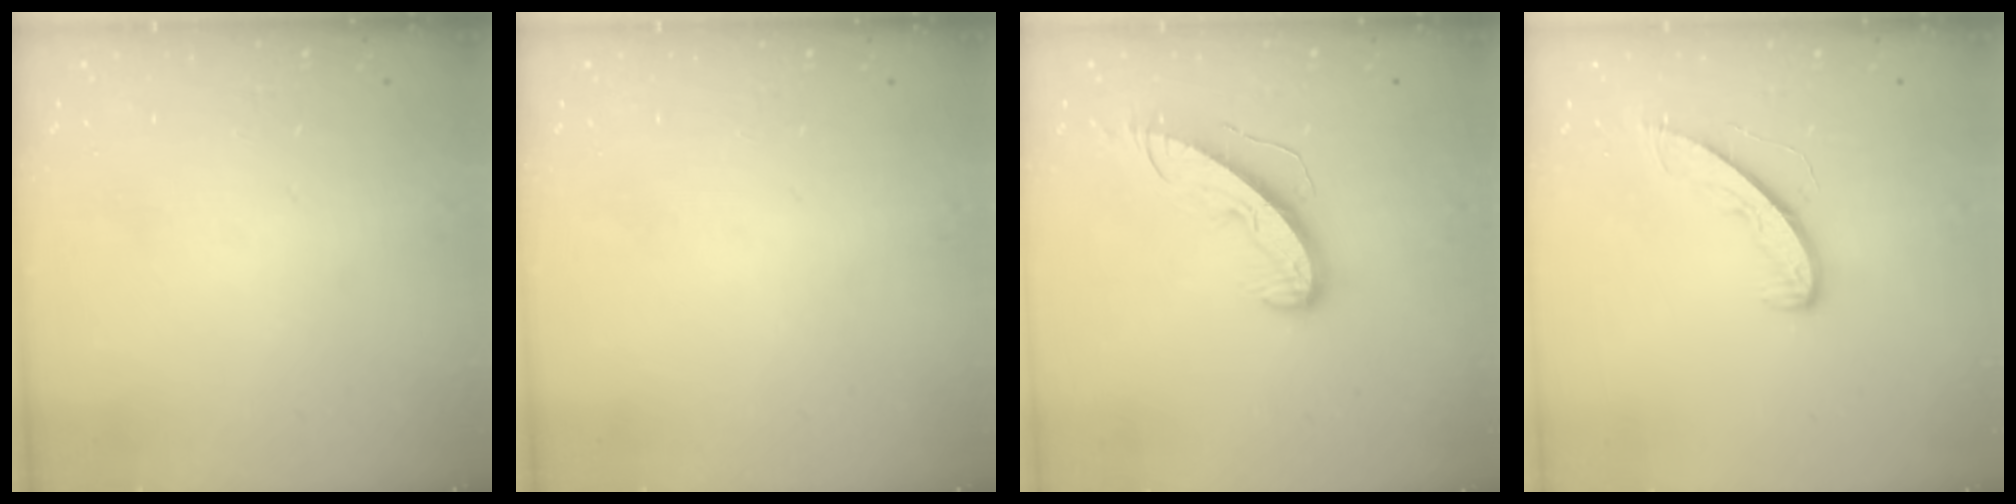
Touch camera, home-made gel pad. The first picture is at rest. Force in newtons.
{"total": 0.0}
{"total": 9.7, "press": 9.6, "slide": 0.5}
{"total": 6.7, "press": 6.7, "slide": 0.5}